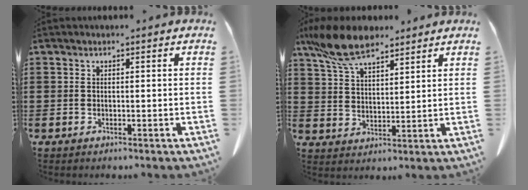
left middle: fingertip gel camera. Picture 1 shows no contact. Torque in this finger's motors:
{"motor_torque": [2.14, 0.00, 0.41, 0.21]}